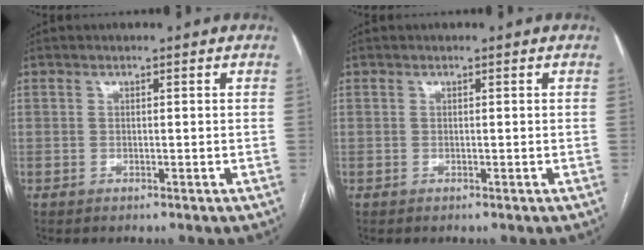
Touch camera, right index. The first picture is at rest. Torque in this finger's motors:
{"motor_torque": [0.00, 0.00, 0.00, 0.00]}